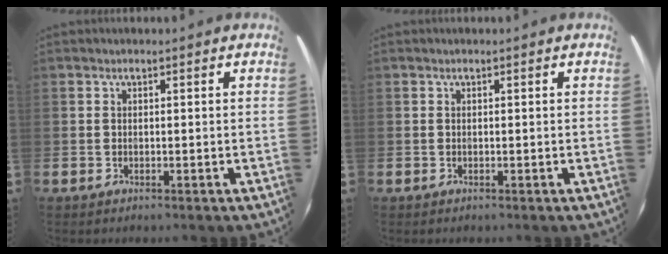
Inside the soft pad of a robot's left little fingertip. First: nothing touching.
{"total": 0.0}